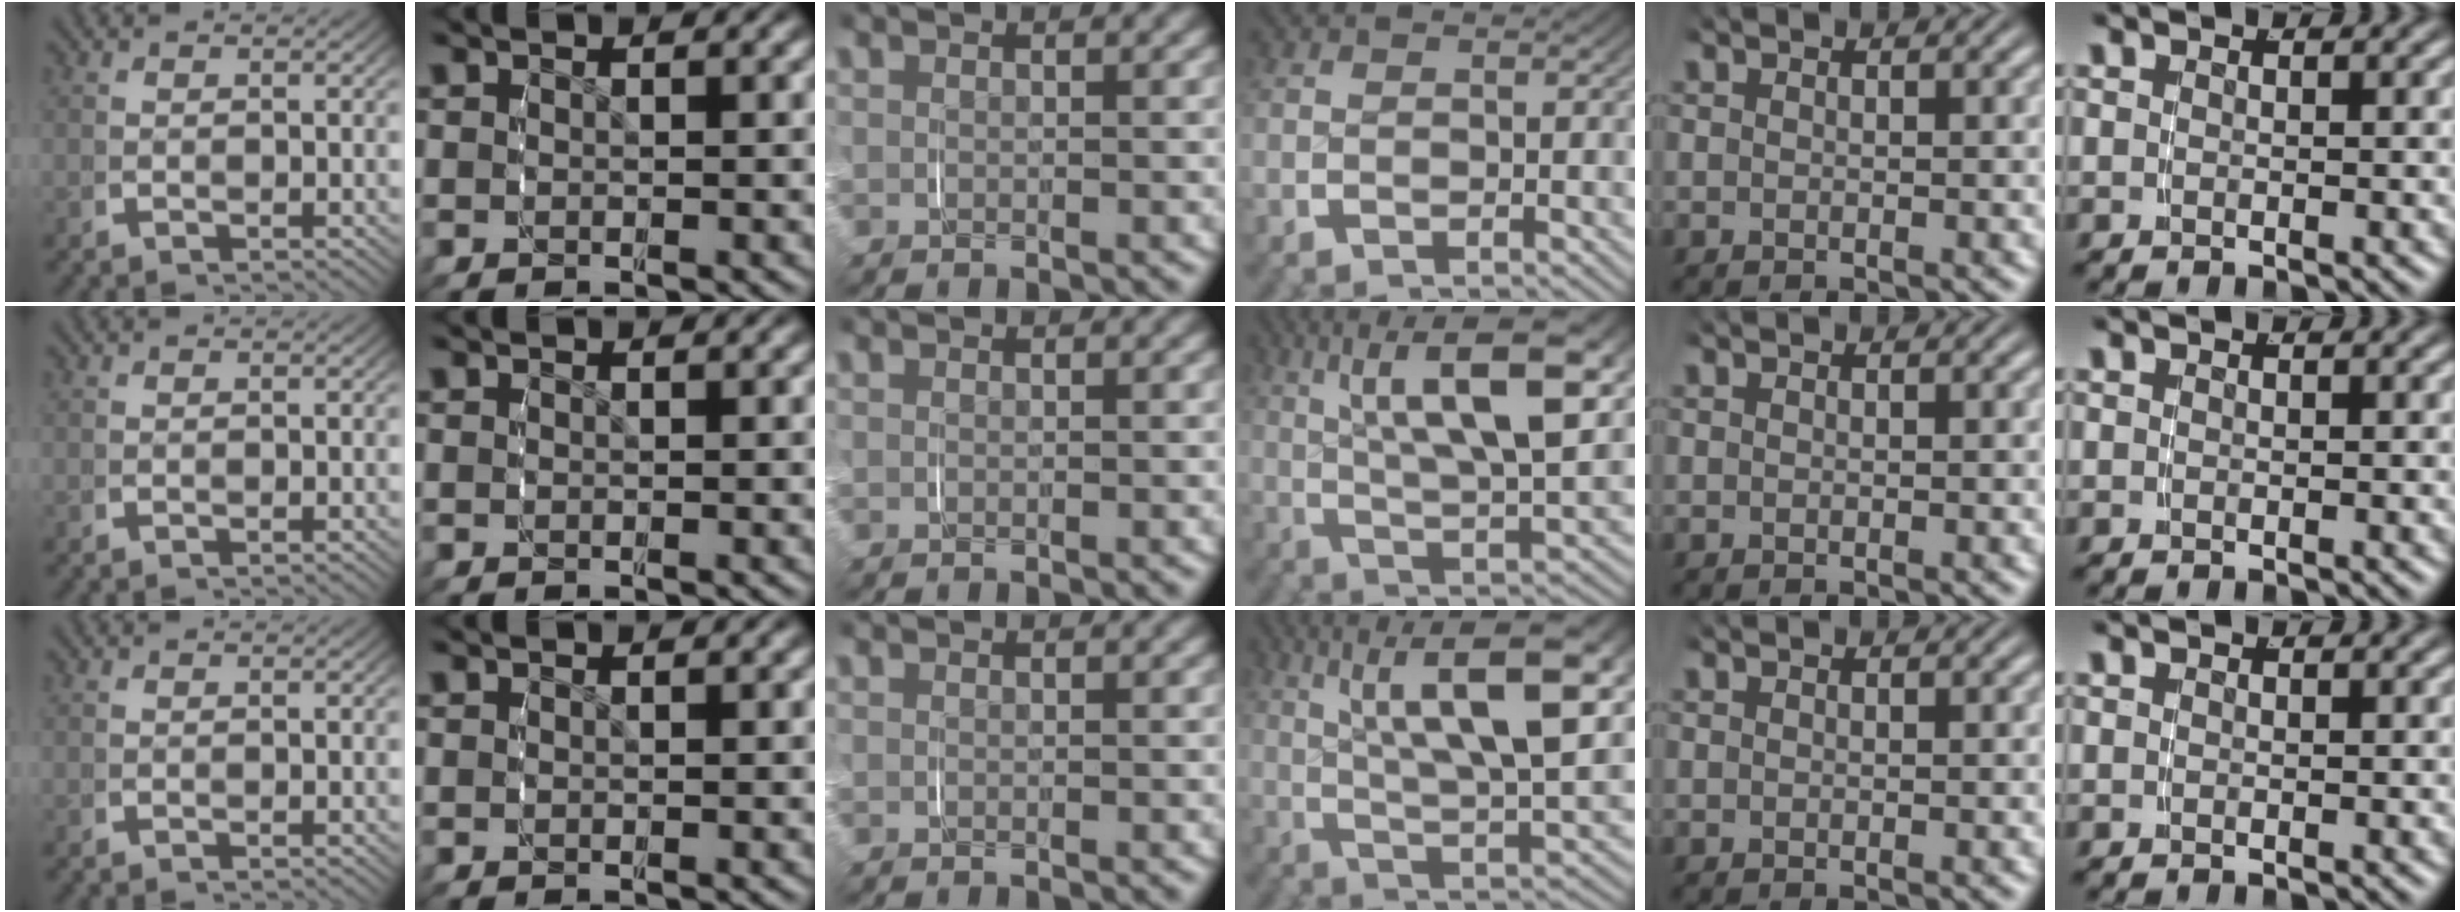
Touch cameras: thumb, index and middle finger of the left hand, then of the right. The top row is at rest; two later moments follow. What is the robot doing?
{"motion": "grasp_and_lifting", "object": "measuring cup"}